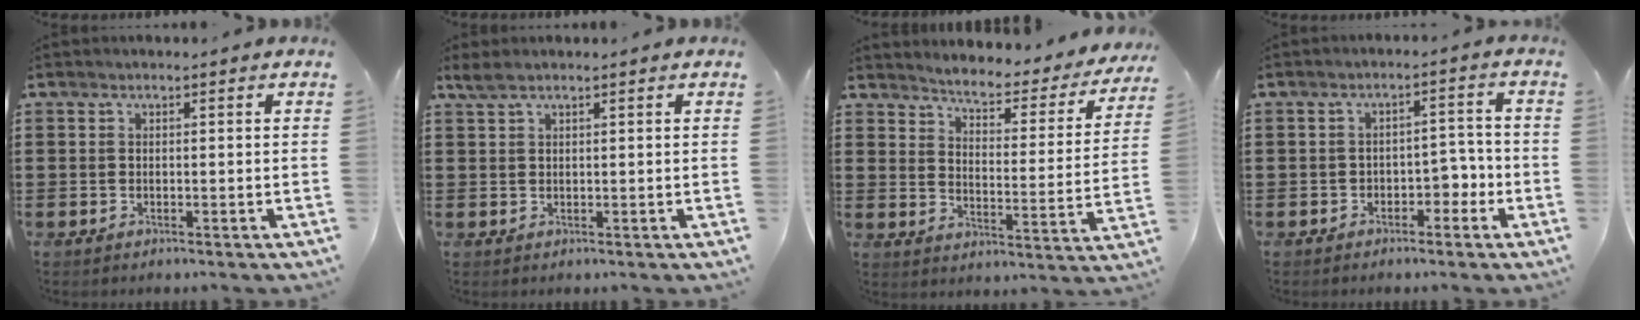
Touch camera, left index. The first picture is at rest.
{"total": 1.7, "force": [1.2, 0.2, 1.1], "torque": [-0.025, 0.001, 0.023]}
{"total": 4.0, "force": [3.9, 0.1, 1.1], "torque": [-0.036, -0.039, 0.055]}
{"total": 3.7, "force": [-2.1, 2.1, 2.2], "torque": [-0.042, 0.009, -0.044]}